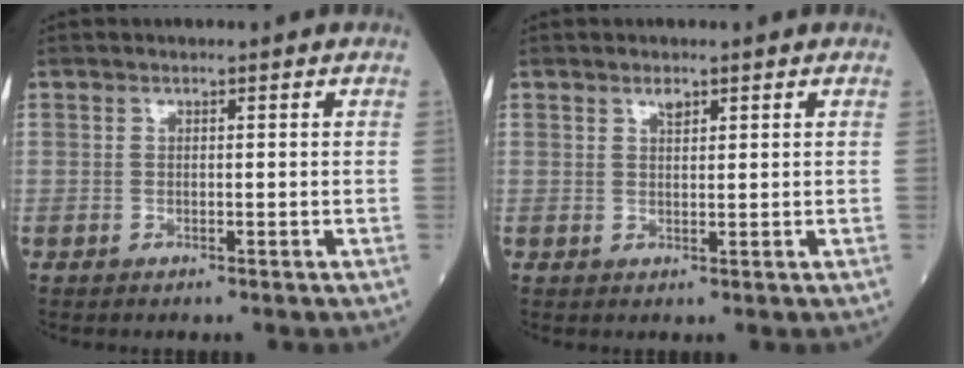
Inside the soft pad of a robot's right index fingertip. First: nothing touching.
{"total": 1.3, "force": [0.9, 0.5, 0.8], "torque": [-0.015, 0.000, 0.016]}